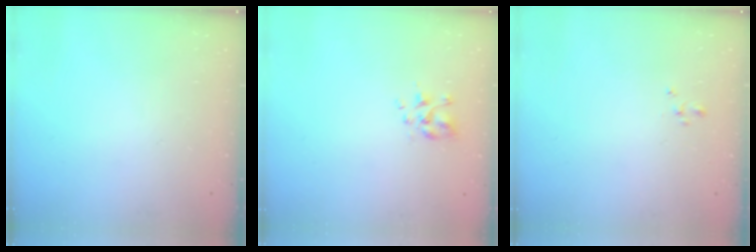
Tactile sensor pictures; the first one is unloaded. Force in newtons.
{"total": 2.9, "press": 2.7, "slide": 1.1}
{"total": 2.4, "press": 2.3, "slide": 0.6}